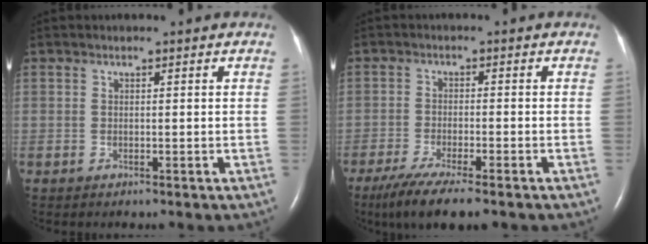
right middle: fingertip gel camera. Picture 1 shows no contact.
{"total": 8.9, "force": [-6.7, 1.0, 5.9], "torque": [-0.101, -0.022, -0.105]}